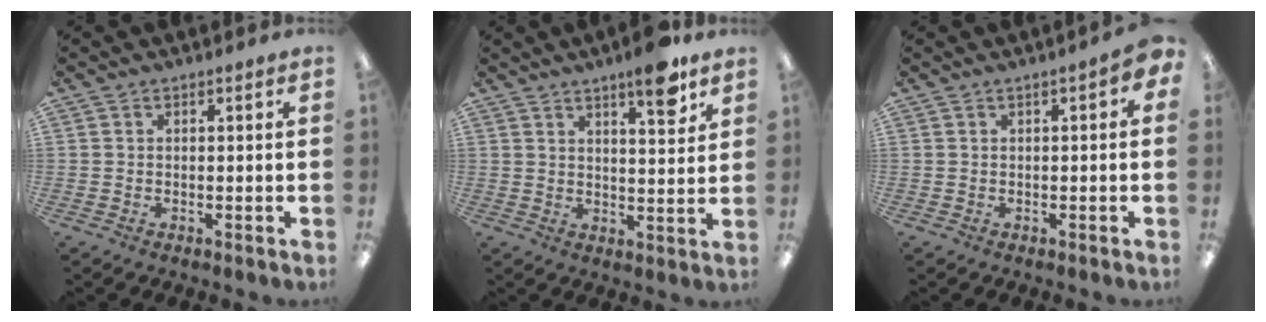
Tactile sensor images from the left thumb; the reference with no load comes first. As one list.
[{"total": 8.6, "force": [6.2, 2.0, 5.7], "torque": [-0.069, -0.038, 0.096]}, {"total": 1.9, "force": [0.1, 0.7, 1.8], "torque": [-0.033, 0.006, 0.001]}]